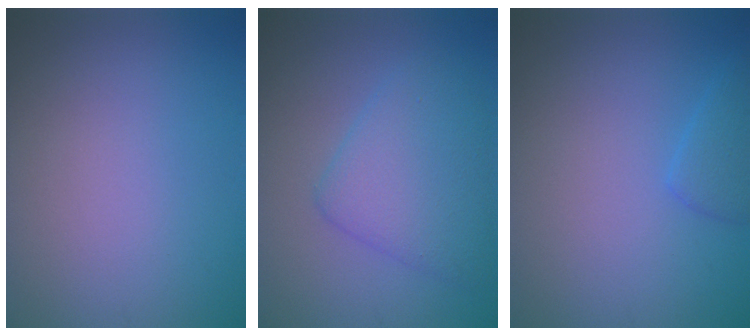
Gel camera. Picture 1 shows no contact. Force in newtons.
{"total": 4.8, "press": 4.8, "slide": 0.3}
{"total": 1.7, "press": 1.7, "slide": 0.1}